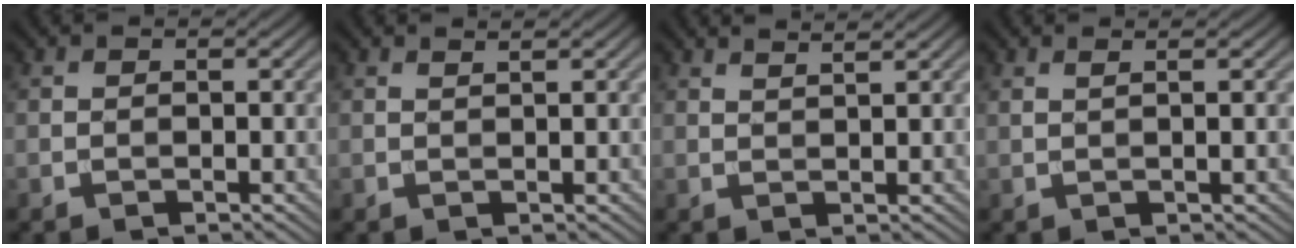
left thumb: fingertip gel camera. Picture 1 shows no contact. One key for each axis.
{"total": 0.8, "fx": 0.7, "fy": -0.1, "fz": 0.4, "tx": -0.012, "ty": 0.003, "tz": 0.012}
{"total": 2.3, "fx": 1.9, "fy": 0.3, "fz": 1.3, "tx": -0.019, "ty": 0.004, "tz": 0.029}
{"total": 1.9, "fx": 1.0, "fy": 0.4, "fz": 1.6, "tx": -0.022, "ty": 0.004, "tz": 0.004}